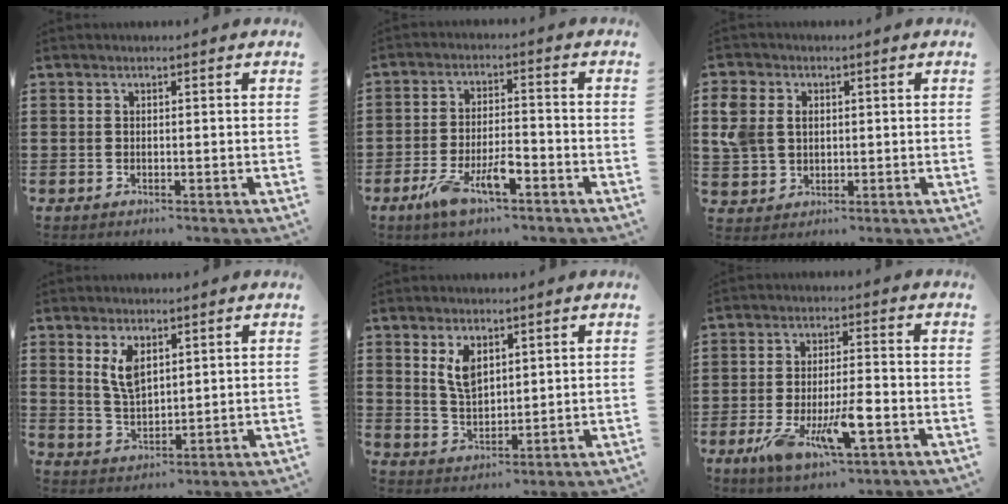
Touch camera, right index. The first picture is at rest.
{"total": 6.9, "force": [-3.9, 2.2, 5.3], "torque": [-0.110, -0.002, -0.072]}
{"total": 5.7, "force": [1.3, 4.8, 2.9], "torque": [-0.092, 0.010, 0.020]}
{"total": 5.2, "force": [2.4, 2.6, 3.8], "torque": [-0.076, 0.002, 0.041]}
{"total": 5.3, "force": [2.5, 2.9, 3.6], "torque": [-0.074, 0.004, 0.044]}
{"total": 9.6, "force": [-3.9, 3.1, 8.3], "torque": [-0.168, -0.010, -0.066]}